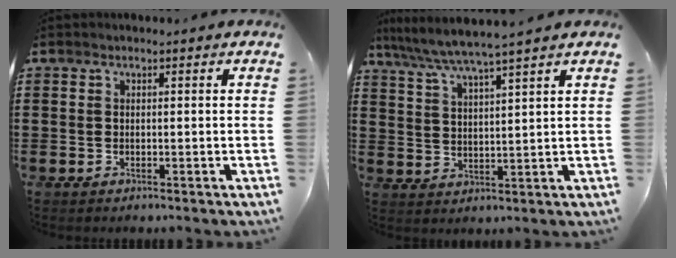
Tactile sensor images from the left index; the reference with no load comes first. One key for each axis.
{"total": 5.1, "fx": 4.5, "fy": -0.8, "fz": 2.3, "tx": -0.061, "ty": -0.027, "tz": 0.075}